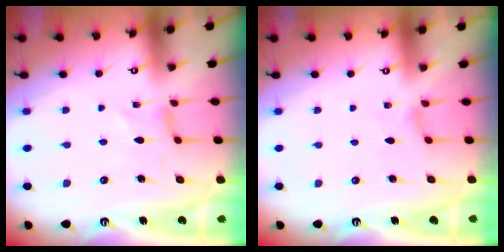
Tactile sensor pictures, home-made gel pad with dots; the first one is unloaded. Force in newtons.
{"total": 1.1, "press": 1.1, "slide": 0.3}